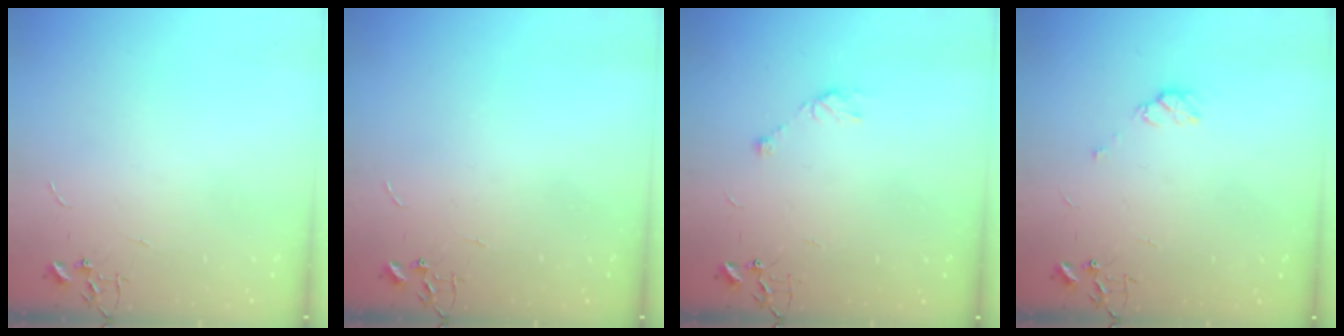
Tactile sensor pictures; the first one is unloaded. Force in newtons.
{"total": 0.0}
{"total": 5.0, "press": 4.9, "slide": 0.7}
{"total": 5.3, "press": 5.2, "slide": 0.7}